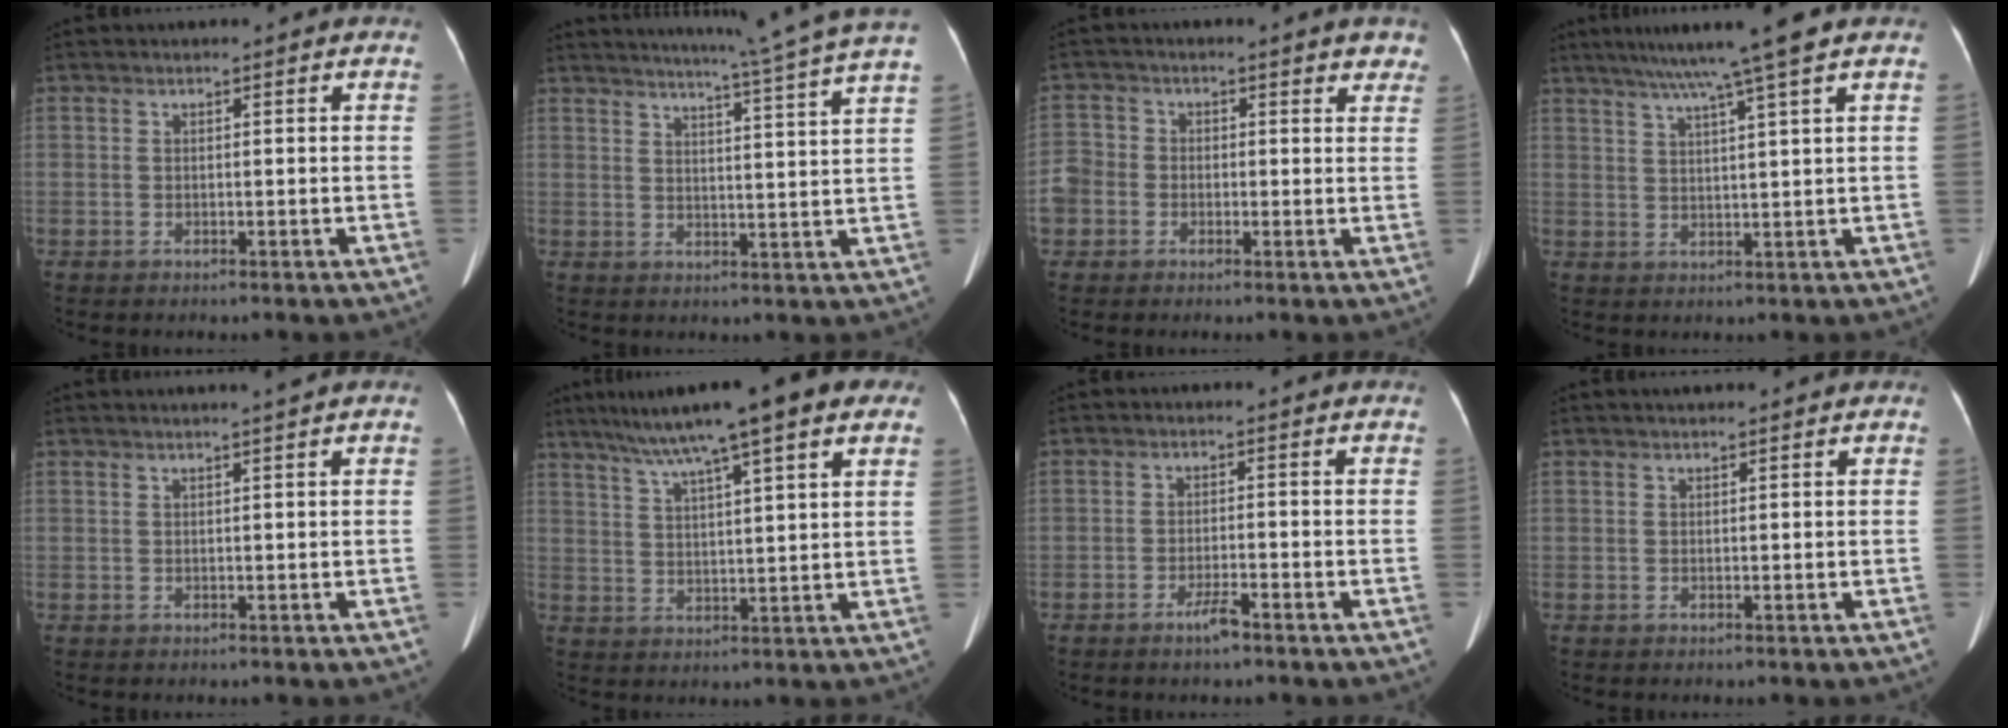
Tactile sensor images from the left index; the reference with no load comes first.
{"total": 16.1, "force": [14.0, -2.6, 7.7], "torque": [-0.126, -0.042, 0.168]}
{"total": 10.5, "force": [1.0, 9.8, 3.7], "torque": [-0.085, 0.043, 0.020]}
{"total": 8.8, "force": [6.4, -1.8, 5.7], "torque": [-0.095, 0.018, 0.096]}
{"total": 1.9, "force": [1.5, -0.6, 1.0], "torque": [-0.012, 0.004, 0.027]}
{"total": 15.9, "force": [11.1, 1.3, 11.4], "torque": [-0.177, 0.045, 0.158]}
{"total": 2.3, "force": [-1.7, 0.1, 1.5], "torque": [-0.032, -0.003, -0.031]}
{"total": 2.7, "force": [2.3, 0.5, 1.3], "torque": [-0.014, 0.024, 0.032]}